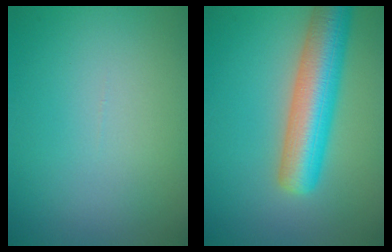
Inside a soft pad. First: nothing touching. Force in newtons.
{"total": 7.8, "press": 7.8, "slide": 0.2}